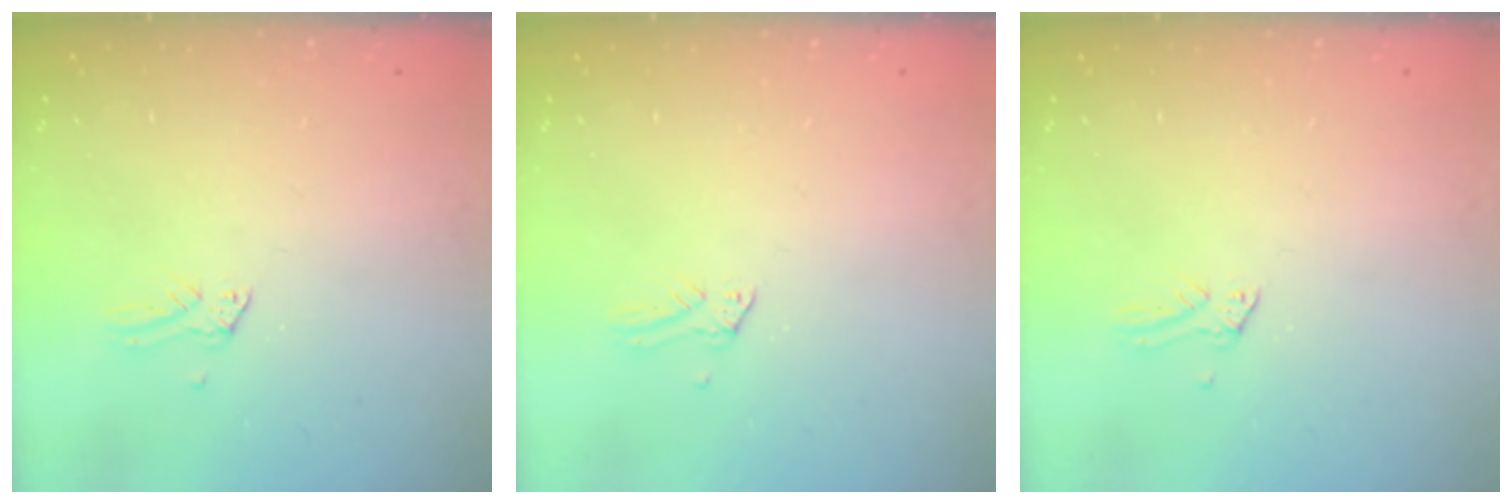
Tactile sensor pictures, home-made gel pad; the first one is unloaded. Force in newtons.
{"total": 0.0}
{"total": 0.0}